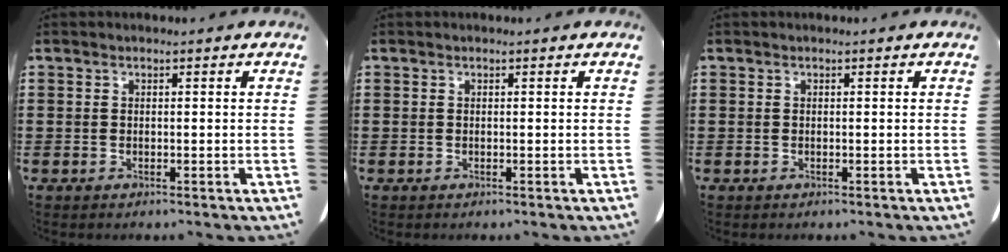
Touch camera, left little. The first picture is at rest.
{"total": 0.0}
{"total": 0.0}